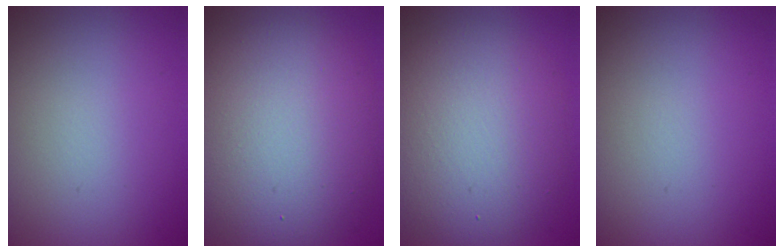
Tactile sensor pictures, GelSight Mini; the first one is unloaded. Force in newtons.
{"total": 11.6, "press": 11.6, "slide": 0.9}
{"total": 8.3, "press": 8.3, "slide": 0.8}
{"total": 0.0}